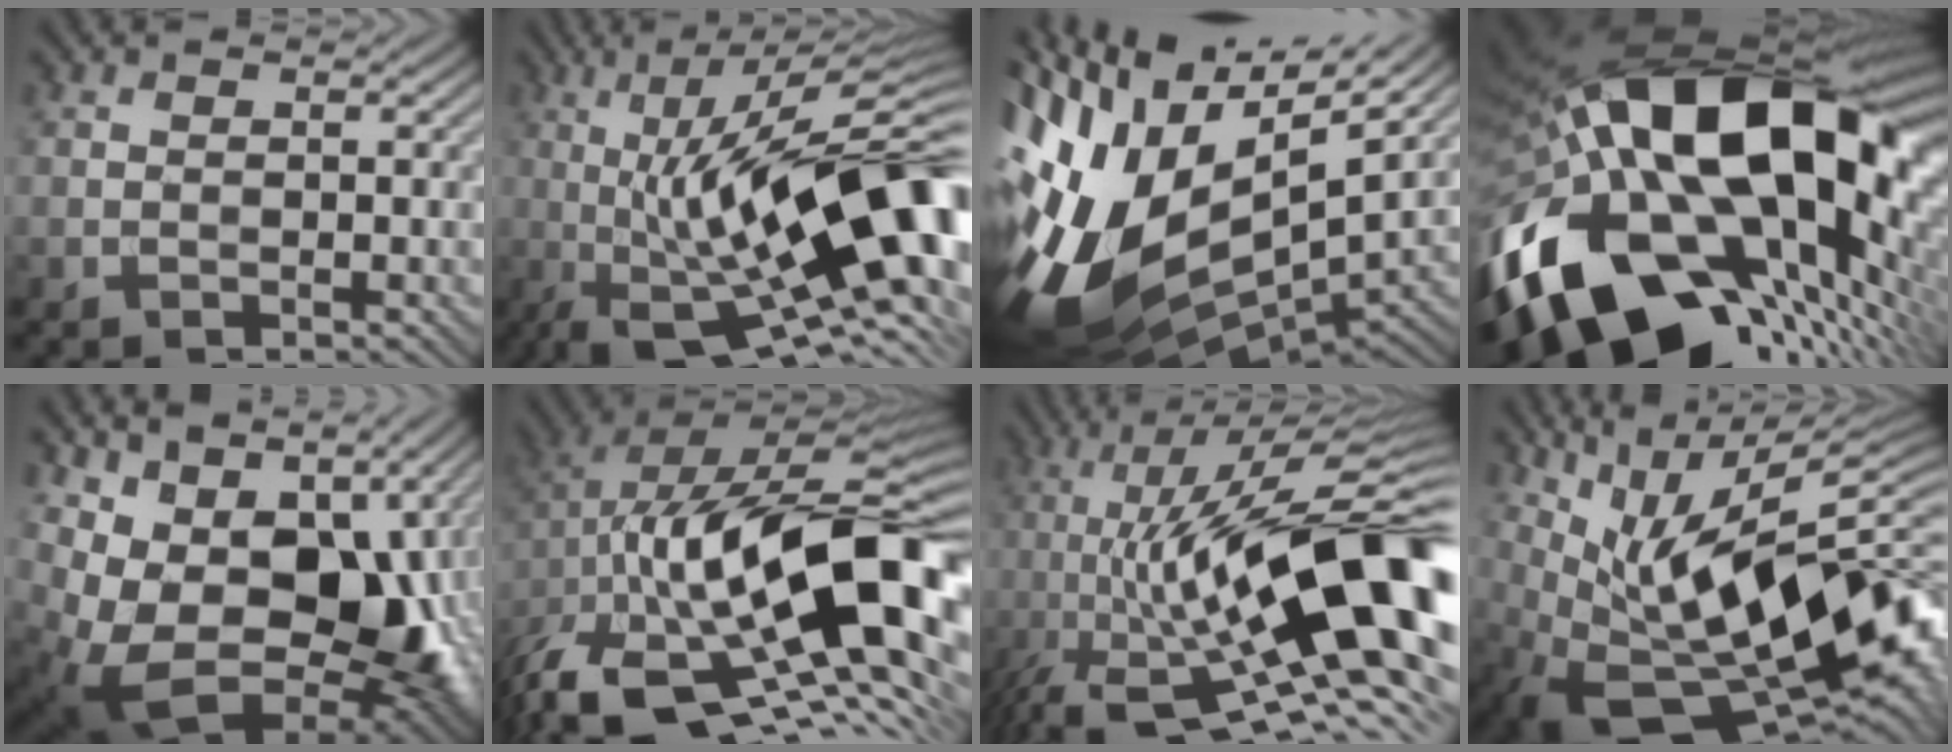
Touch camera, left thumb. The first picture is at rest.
{"total": 18.8, "force": [-2.1, 4.8, 18.1], "torque": [-0.275, 0.026, -0.039]}
{"total": 17.8, "force": [0.0, 9.5, 15.0], "torque": [-0.331, -0.026, 0.019]}
{"total": 23.0, "force": [-2.0, 13.6, 18.5], "torque": [-0.353, -0.057, -0.026]}
{"total": 16.0, "force": [1.7, 11.1, 11.4], "torque": [-0.212, -0.021, 0.077]}
{"total": 19.9, "force": [-4.6, 9.7, 16.7], "torque": [-0.311, -0.019, -0.071]}
{"total": 20.6, "force": [-2.5, 6.1, 19.5], "torque": [-0.321, 0.015, -0.052]}
{"total": 16.6, "force": [1.6, 6.8, 15.1], "torque": [-0.255, -0.007, 0.041]}